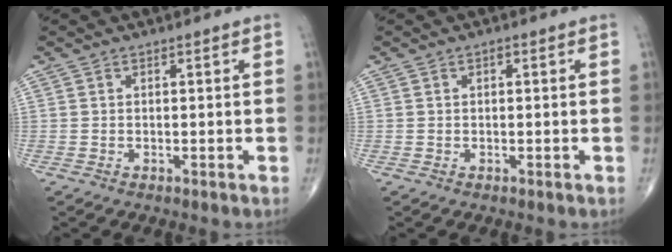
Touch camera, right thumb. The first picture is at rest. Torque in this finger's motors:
{"motor_torque": [-0.07, -0.07, 0.07, 0.11, 0.01]}